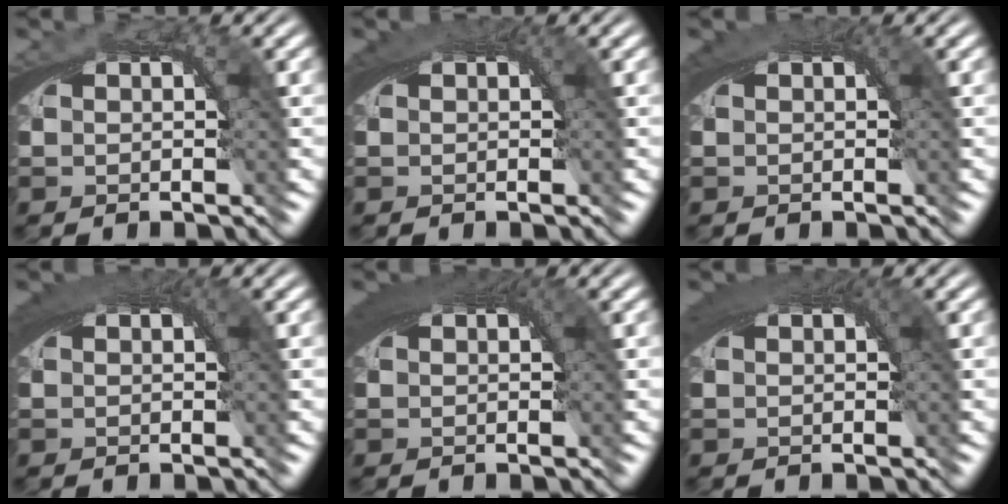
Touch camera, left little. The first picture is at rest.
{"total": 1.7, "force": [0.5, 1.1, 1.3], "torque": [-0.021, -0.003, 0.008]}
{"total": 1.6, "force": [0.5, 1.0, 1.1], "torque": [-0.018, -0.005, 0.008]}
{"total": 2.2, "force": [0.6, 1.3, 1.7], "torque": [-0.029, -0.005, 0.010]}
{"total": 3.3, "force": [0.9, 1.8, 2.7], "torque": [-0.044, -0.006, 0.015]}
{"total": 2.5, "force": [0.7, 1.3, 1.9], "torque": [-0.032, -0.007, 0.013]}